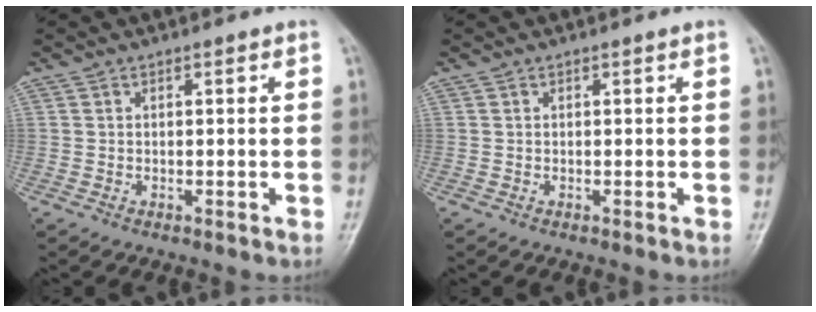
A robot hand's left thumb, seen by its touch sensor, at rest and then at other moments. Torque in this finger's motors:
{"motor_torque": [-0.24, -0.11, 0.02, 0.20, 0.01]}